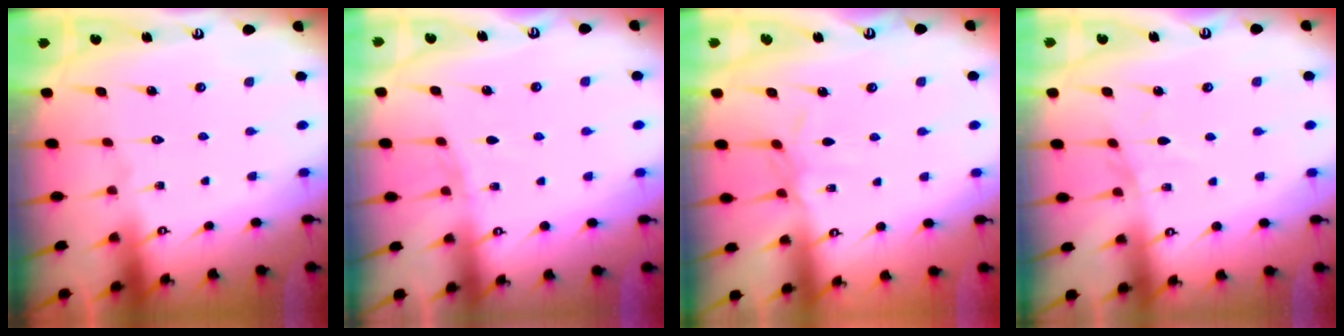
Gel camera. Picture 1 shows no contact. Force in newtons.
{"total": 4.7, "press": 4.6, "slide": 0.6}
{"total": 3.3, "press": 3.3, "slide": 0.5}
{"total": 4.4, "press": 4.4, "slide": 0.5}